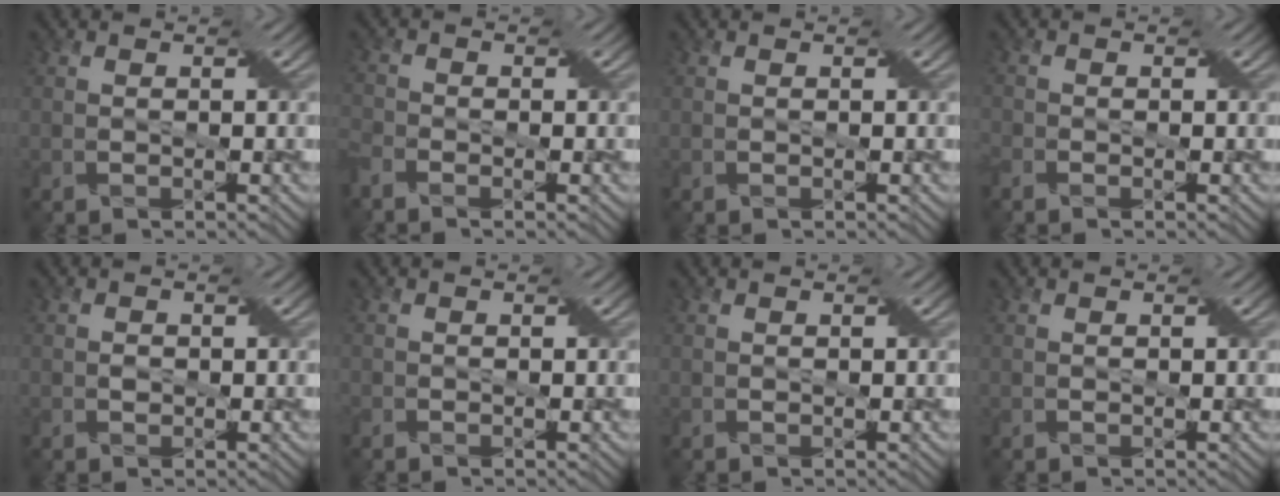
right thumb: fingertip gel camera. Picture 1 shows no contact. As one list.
[{"total": 2.9, "force": [-2.3, 1.3, 1.3], "torque": [-0.039, -0.009, -0.058]}, {"total": 0.0}, {"total": 1.7, "force": [-1.3, 0.9, 0.6], "torque": [-0.019, -0.007, -0.032]}, {"total": 0.9, "force": [-0.1, 0.8, 0.4], "torque": [-0.008, -0.003, -0.004]}, {"total": 0.8, "force": [-0.6, 0.5, 0.3], "torque": [-0.009, -0.002, -0.010]}, {"total": 0.0}, {"total": 0.0}]